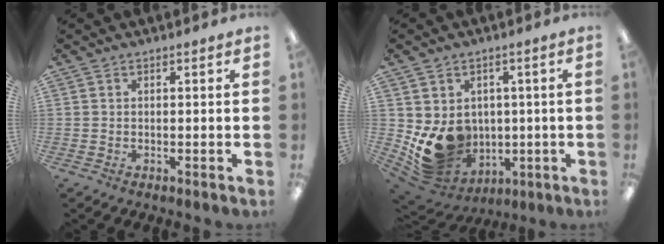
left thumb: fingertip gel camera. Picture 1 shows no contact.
{"total": 11.4, "force": [-0.8, 10.0, 5.3], "torque": [-0.095, -0.021, 0.001]}